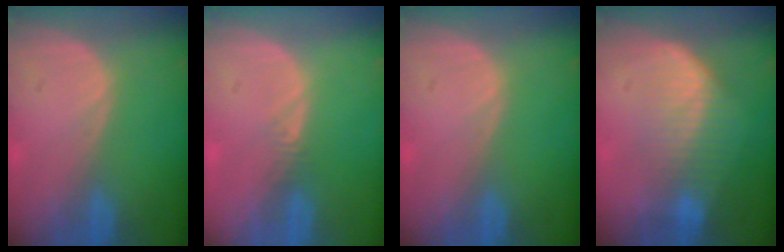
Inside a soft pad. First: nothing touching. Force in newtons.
{"total": 0.9, "press": 0.8, "slide": 0.4}
{"total": 0.0}
{"total": 6.7, "press": 6.3, "slide": 2.3}